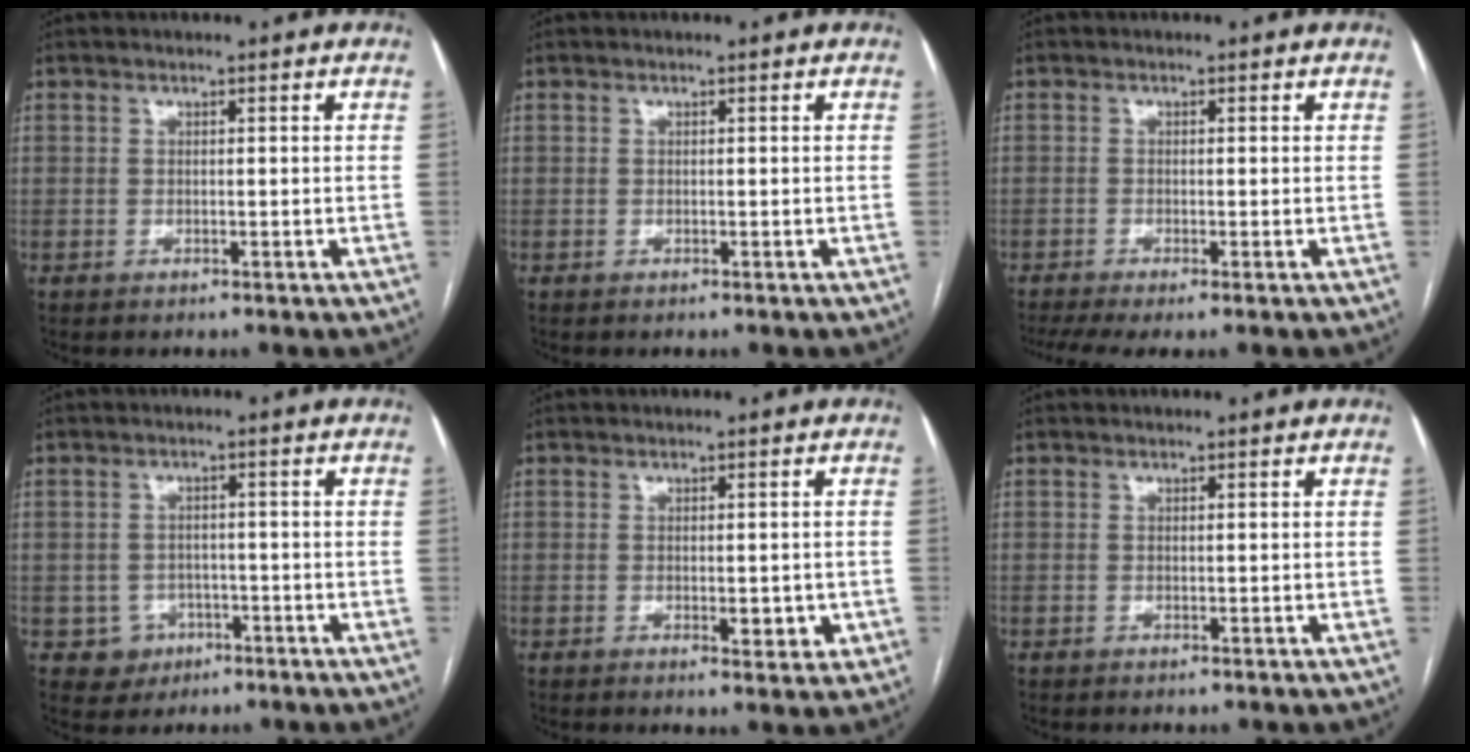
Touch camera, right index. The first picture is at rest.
{"total": 0.0}
{"total": 4.7, "force": [-3.0, 0.8, 3.5], "torque": [-0.064, -0.008, -0.054]}
{"total": 4.0, "force": [-1.6, 3.6, 0.3], "torque": [0.002, 0.012, -0.017]}
{"total": 3.4, "force": [-0.7, 1.5, 2.9], "torque": [-0.036, -0.002, -0.003]}
{"total": 0.0}